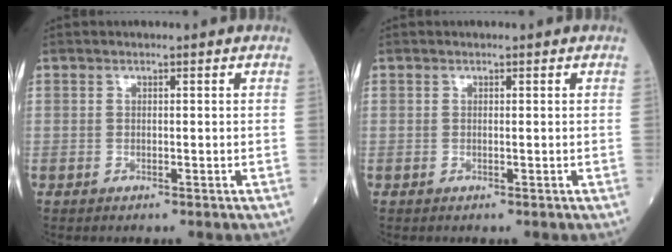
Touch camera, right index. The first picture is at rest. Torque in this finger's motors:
{"motor_torque": [-0.27, -0.04, -0.07, 0.01]}